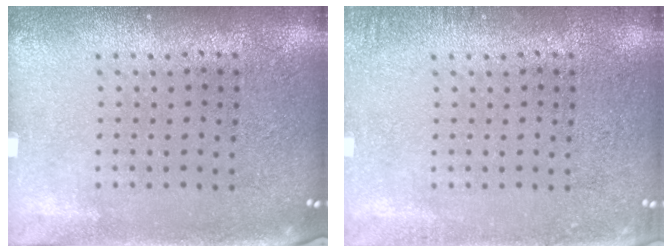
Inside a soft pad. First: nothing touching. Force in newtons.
{"total": 1.2, "press": 1.1, "slide": 0.2}